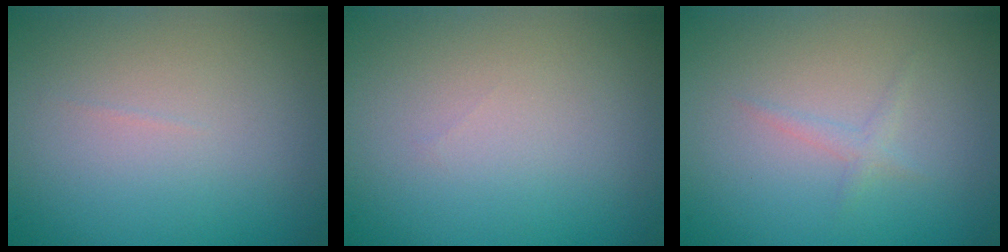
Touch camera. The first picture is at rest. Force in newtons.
{"total": 0.0}
{"total": 0.9, "press": 0.9, "slide": 0.0}